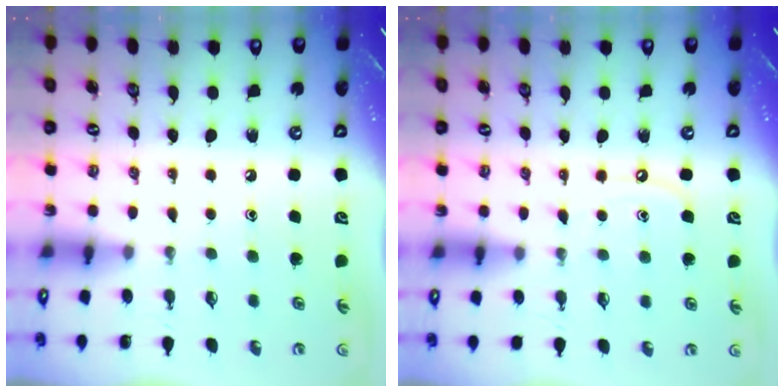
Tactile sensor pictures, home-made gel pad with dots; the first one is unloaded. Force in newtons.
{"total": 5.5, "press": 5.5, "slide": 0.5}